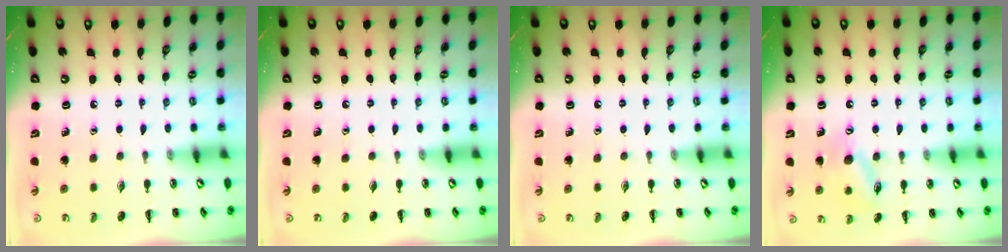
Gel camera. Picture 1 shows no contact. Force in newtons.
{"total": 0.0}
{"total": 0.0}
{"total": 11.2, "press": 11.1, "slide": 1.7}